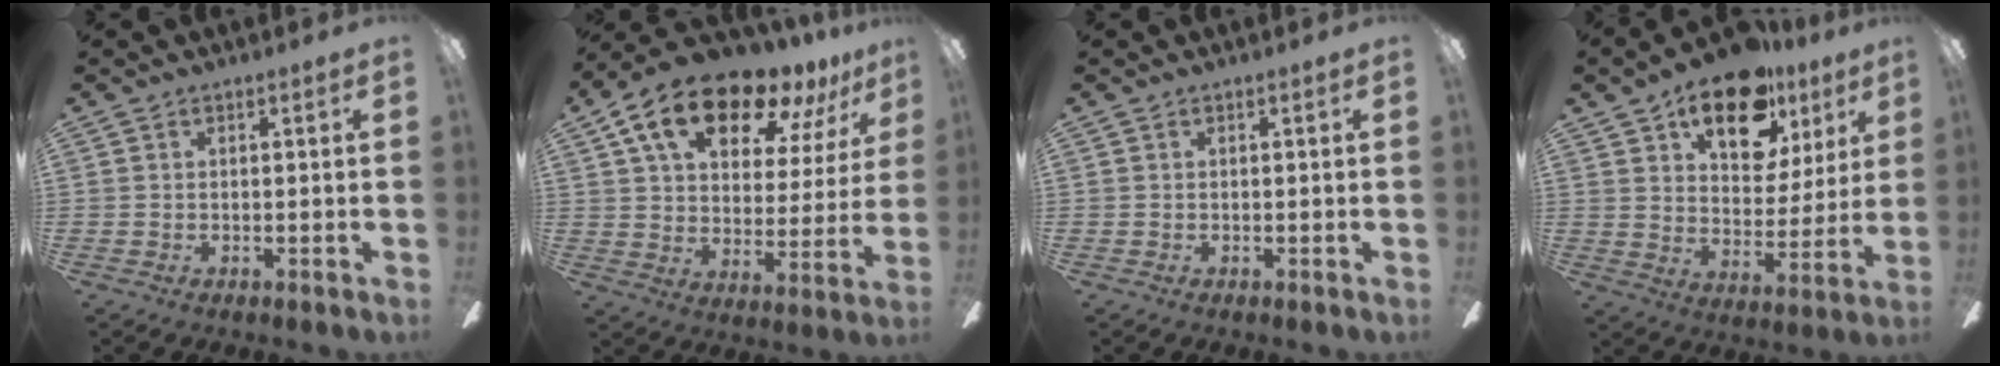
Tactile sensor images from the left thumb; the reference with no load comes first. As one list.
[{"total": 19.0, "force": [12.8, 9.0, 10.8], "torque": [-0.182, -0.073, 0.219]}, {"total": 0.0}, {"total": 18.4, "force": [11.9, 9.7, 10.3], "torque": [-0.145, -0.062, 0.202]}]